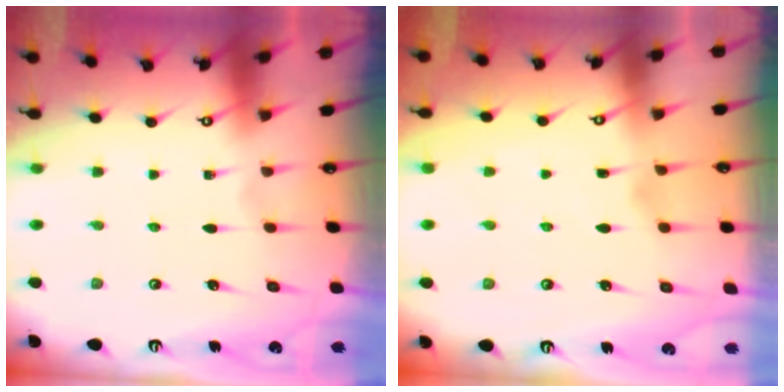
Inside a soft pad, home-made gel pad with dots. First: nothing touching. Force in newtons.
{"total": 2.2, "press": 2.2, "slide": 0.3}